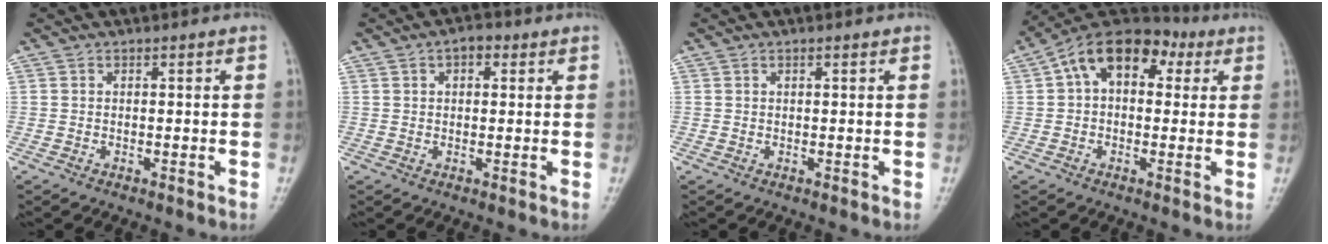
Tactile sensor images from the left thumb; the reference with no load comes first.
{"total": 3.1, "force": [1.3, 1.8, 2.2], "torque": [-0.023, 0.004, 0.016]}
{"total": 0.6, "force": [0.3, 0.1, 0.5], "torque": [-0.009, 0.002, 0.004]}
{"total": 13.2, "force": [3.7, 8.5, 9.4], "torque": [-0.120, 0.036, 0.048]}